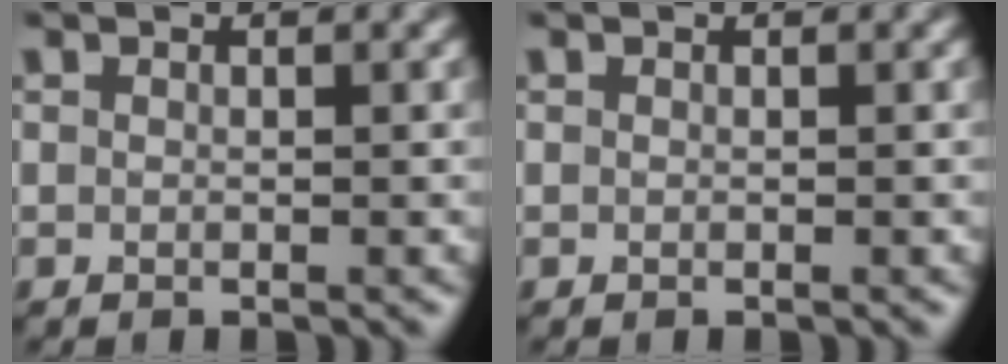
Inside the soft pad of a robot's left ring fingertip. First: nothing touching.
{"total": 0.0}